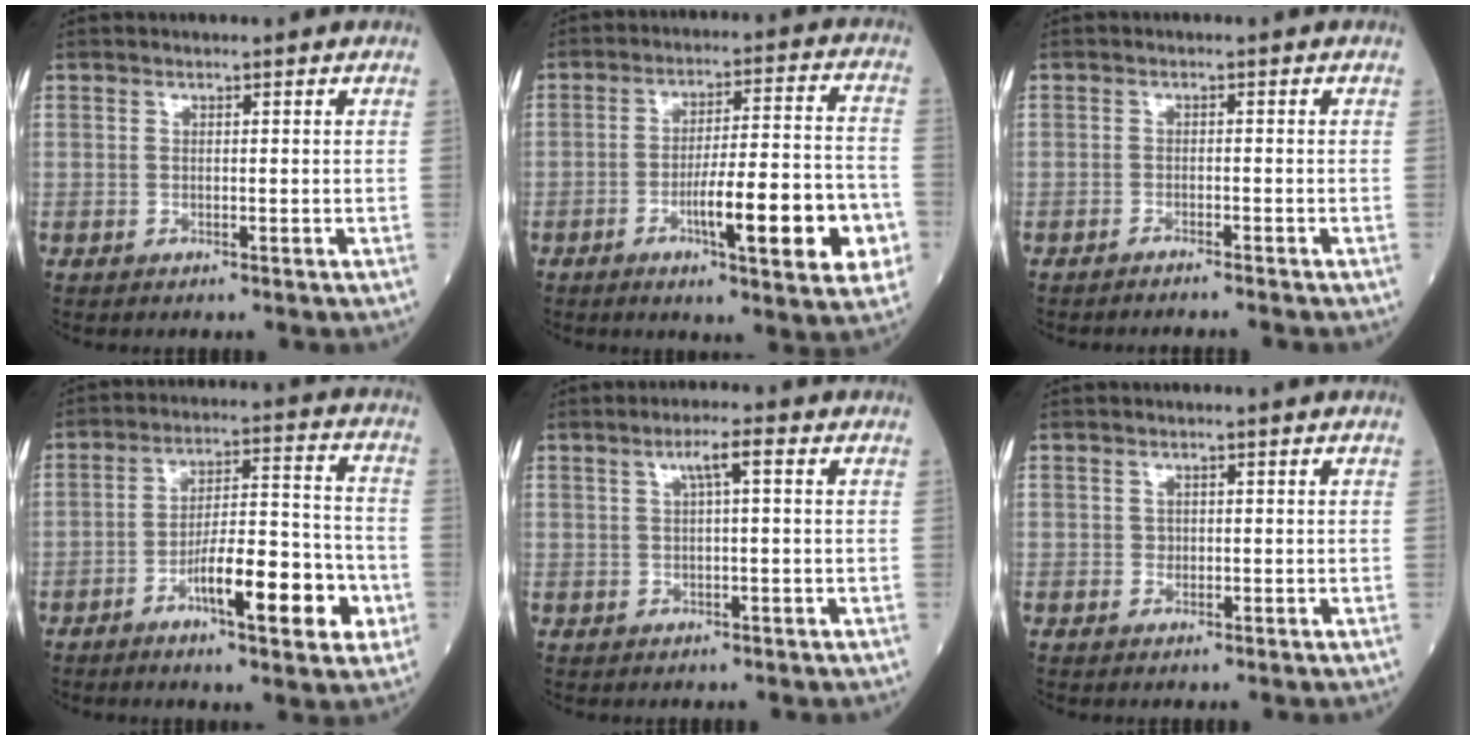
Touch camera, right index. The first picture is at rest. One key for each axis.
{"total": 15.1, "fx": -5.1, "fy": 2.0, "fz": 14.0, "tx": -0.204, "ty": 0.003, "tz": -0.072}
{"total": 3.1, "fx": -2.9, "fy": -0.4, "fz": 0.9, "tx": -0.008, "ty": 0.000, "tz": -0.038}
{"total": 13.1, "fx": -5.3, "fy": 2.7, "fz": 11.7, "tx": -0.185, "ty": 0.013, "tz": -0.083}
{"total": 3.2, "fx": 1.1, "fy": 0.2, "fz": 3.0, "tx": -0.054, "ty": 0.011, "tz": 0.019}
{"total": 0.6, "fx": 0.0, "fy": 0.6, "fz": 0.2, "tx": 0.000, "ty": 0.002, "tz": -0.001}